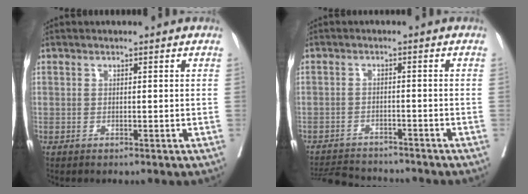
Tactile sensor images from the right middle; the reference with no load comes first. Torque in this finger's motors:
{"motor_torque": [-0.05, -0.10, 0.01, 0.00]}